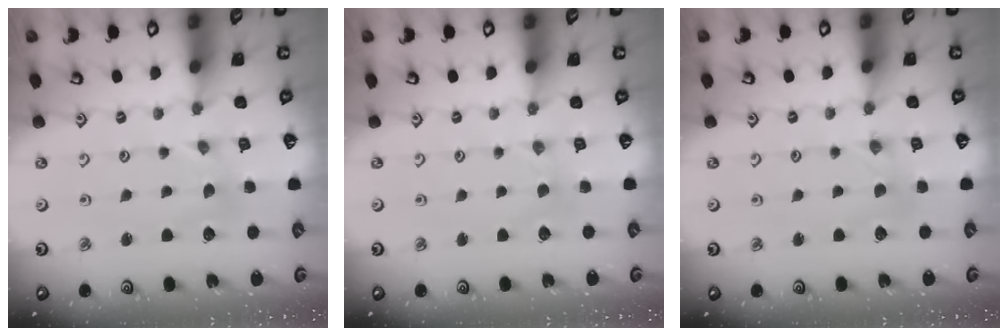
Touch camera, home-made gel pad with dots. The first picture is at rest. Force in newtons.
{"total": 0.0}
{"total": 0.0}